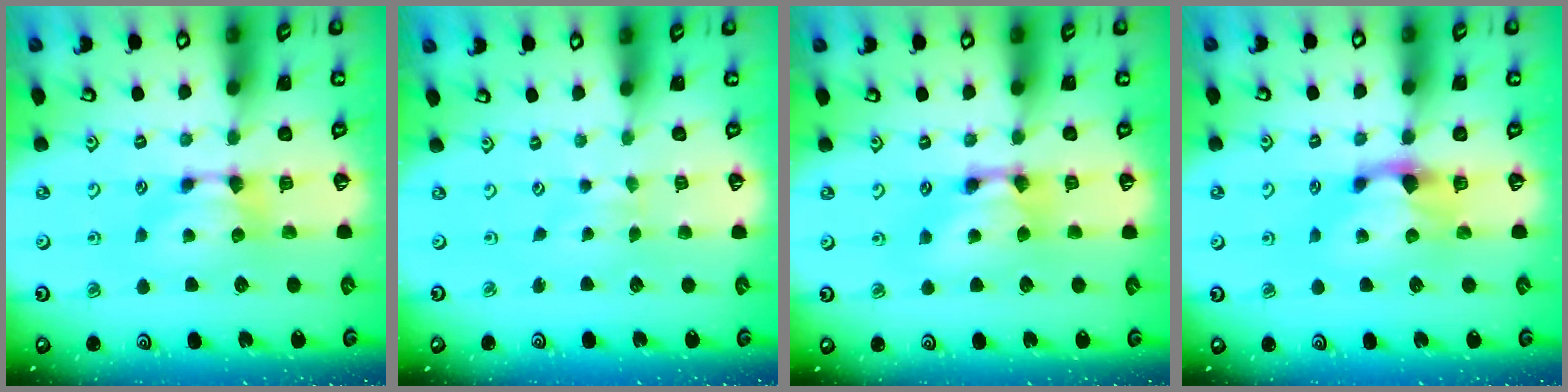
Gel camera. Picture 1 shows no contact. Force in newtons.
{"total": 2.4, "press": 2.3, "slide": 0.4}
{"total": 2.6, "press": 2.6, "slide": 0.2}
{"total": 2.0, "press": 1.8, "slide": 1.0}